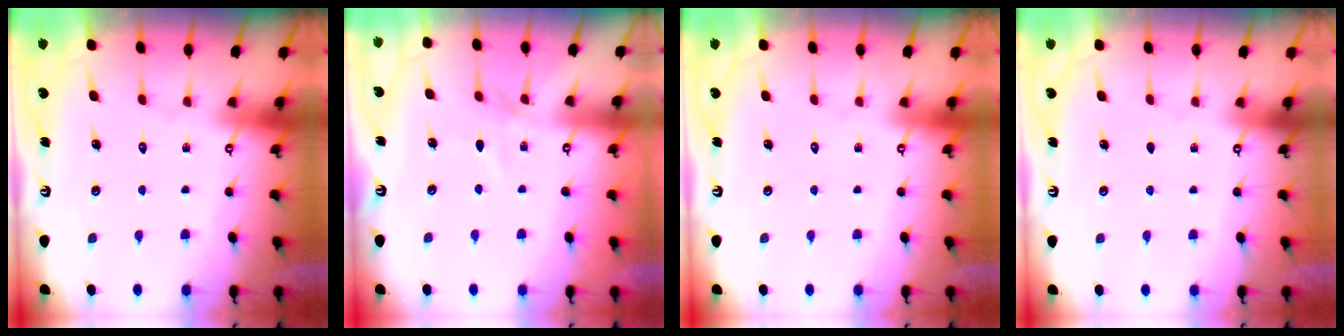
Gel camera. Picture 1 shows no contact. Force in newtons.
{"total": 2.9, "press": 2.9, "slide": 0.4}
{"total": 0.0}
{"total": 0.0}